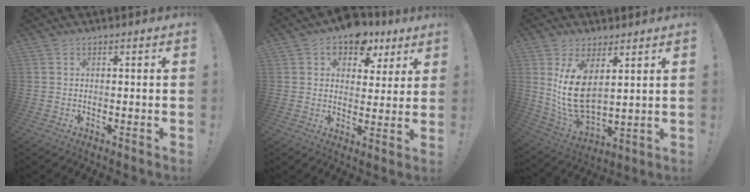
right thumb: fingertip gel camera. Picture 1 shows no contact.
{"total": 9.8, "force": [6.1, 6.7, 3.5], "torque": [-0.053, -0.037, 0.115]}
{"total": 13.5, "force": [4.9, 7.4, 10.2], "torque": [-0.207, -0.035, 0.096]}